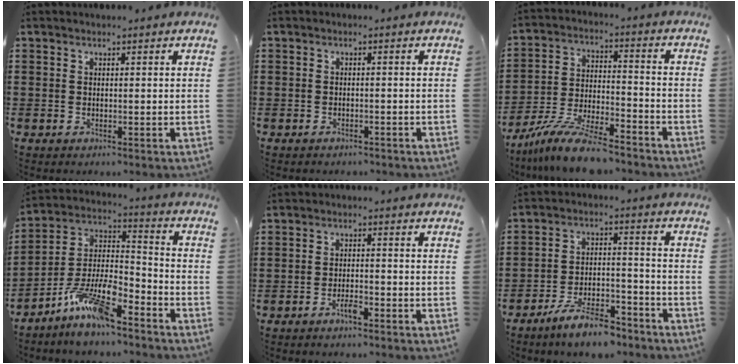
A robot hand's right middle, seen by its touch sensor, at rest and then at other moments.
{"total": 1.0, "force": [-0.9, 0.5, -0.1], "torque": [0.000, 0.003, -0.020]}
{"total": 10.5, "force": [-9.1, 1.2, 5.0], "torque": [-0.097, 0.018, -0.176]}
{"total": 10.9, "force": [-8.1, 2.7, 6.8], "torque": [-0.148, 0.012, -0.161]}
{"total": 2.4, "force": [-1.8, 0.5, 1.5], "torque": [-0.029, 0.003, -0.033]}
{"total": 8.3, "force": [-7.1, 1.6, 4.0], "torque": [-0.074, 0.015, -0.134]}